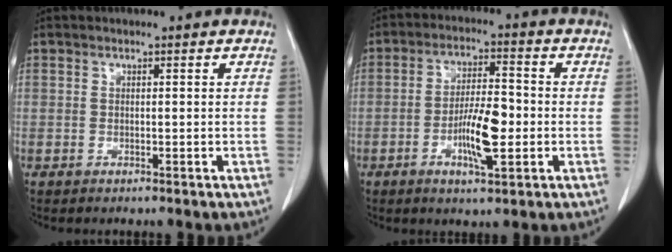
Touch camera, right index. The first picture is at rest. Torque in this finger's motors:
{"motor_torque": [-0.09, 0.10, 0.06, 0.04]}